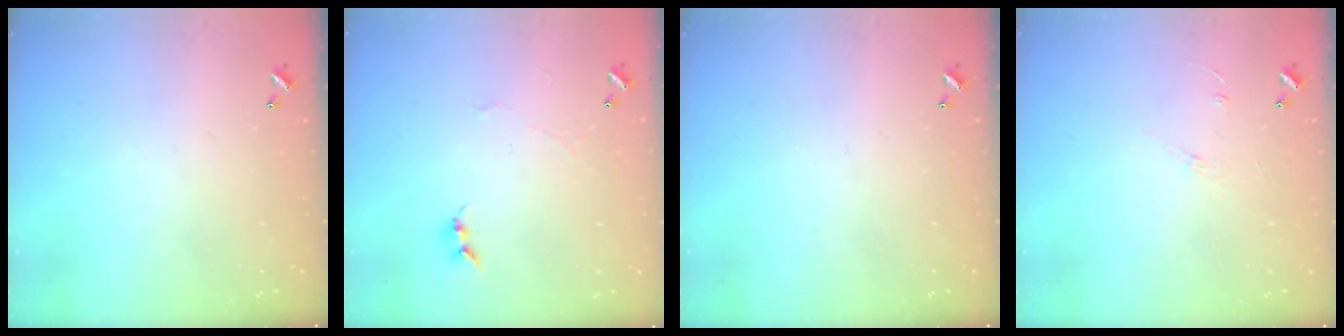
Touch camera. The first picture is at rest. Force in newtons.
{"total": 0.6, "press": 0.3, "slide": 0.5}
{"total": 0.0}
{"total": 5.5, "press": 5.5, "slide": 0.5}